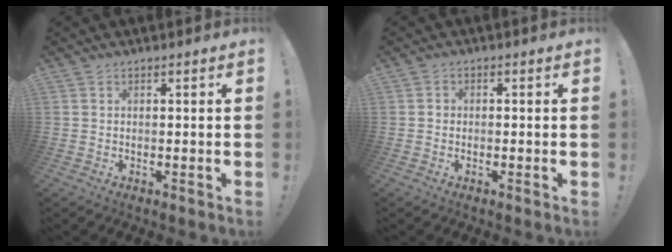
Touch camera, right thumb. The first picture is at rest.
{"total": 1.3, "force": [-0.8, 0.9, 0.4], "torque": [-0.014, 0.008, -0.014]}